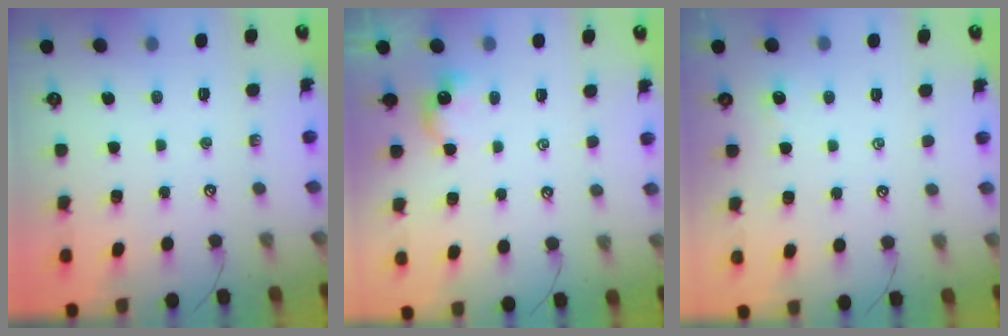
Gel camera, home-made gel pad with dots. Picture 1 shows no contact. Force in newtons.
{"total": 2.8, "press": 2.8, "slide": 0.1}
{"total": 1.5, "press": 1.4, "slide": 0.4}